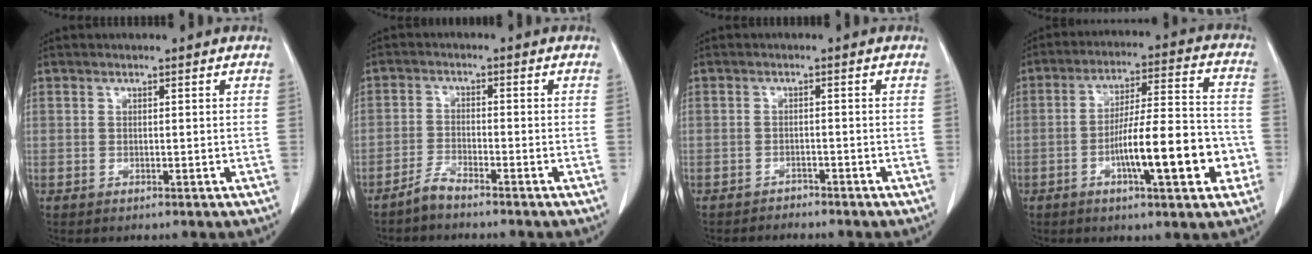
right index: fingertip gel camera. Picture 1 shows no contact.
{"total": 2.6, "force": [-2.5, 0.3, 0.8], "torque": [-0.019, -0.005, -0.048]}
{"total": 2.0, "force": [-2.0, 0.5, 0.0], "torque": [0.002, -0.004, -0.027]}
{"total": 14.3, "force": [-4.5, 2.5, 13.3], "torque": [-0.214, 0.017, -0.067]}